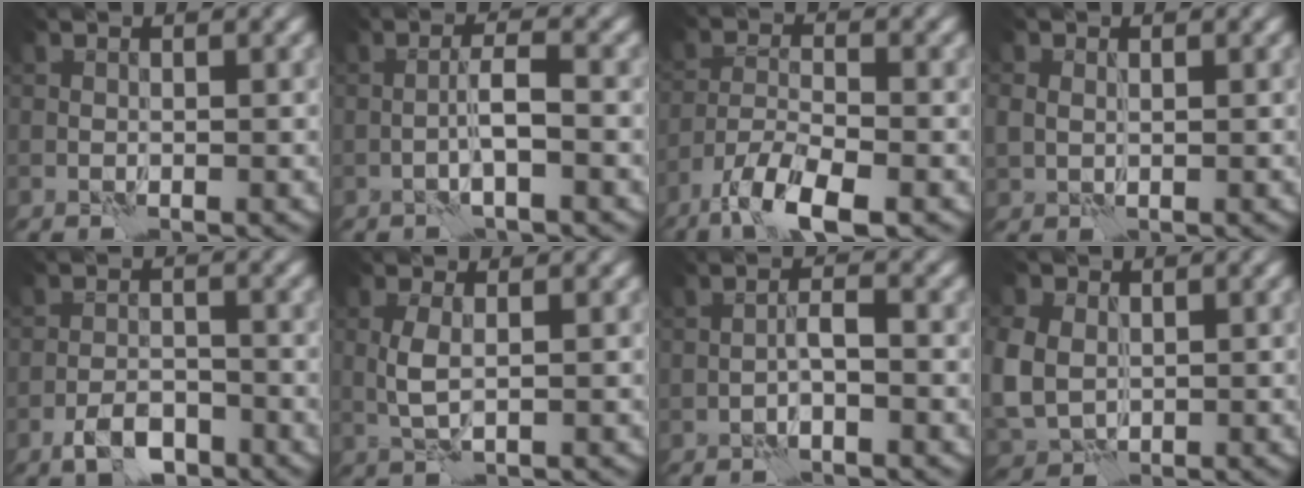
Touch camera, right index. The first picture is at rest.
{"total": 2.1, "force": [-0.5, -0.1, 2.1], "torque": [-0.039, 0.010, -0.014]}
{"total": 7.0, "force": [-4.7, 2.0, 4.8], "torque": [-0.088, -0.009, -0.090]}
{"total": 1.3, "force": [0.5, 1.0, 0.7], "torque": [-0.015, 0.000, 0.011]}
{"total": 3.6, "force": [-2.4, 1.5, 2.1], "torque": [-0.032, 0.002, -0.048]}
{"total": 1.9, "force": [0.4, 0.4, 1.8], "torque": [-0.044, 0.001, 0.007]}
{"total": 1.3, "force": [-0.5, 0.0, 1.2], "torque": [-0.024, 0.008, -0.013]}
{"total": 6.3, "force": [0.4, 5.2, 3.5], "torque": [-0.095, 0.001, -0.002]}